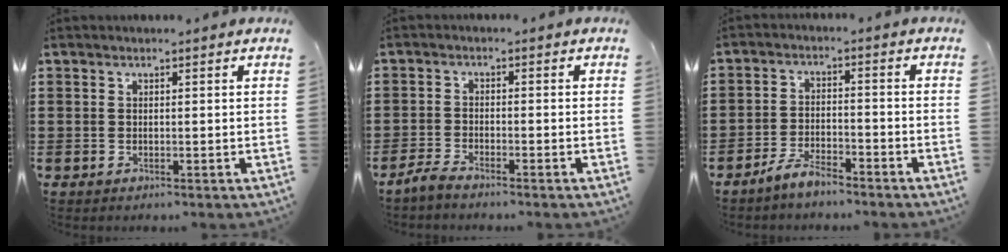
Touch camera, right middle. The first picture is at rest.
{"total": 2.5, "force": [-2.3, 0.3, 0.9], "torque": [-0.031, 0.003, -0.052]}
{"total": 4.6, "force": [-4.3, 1.0, 1.4], "torque": [-0.030, 0.009, -0.087]}